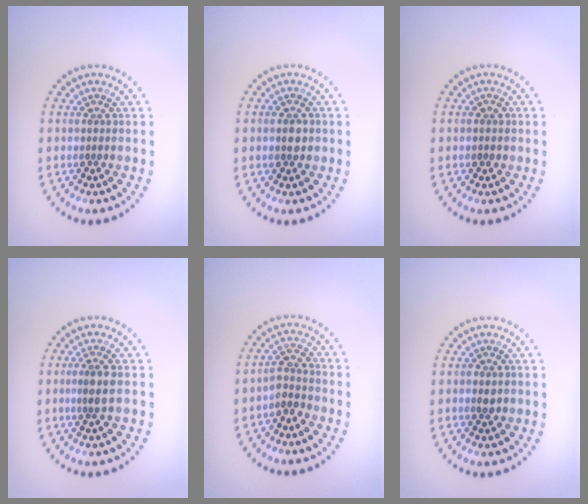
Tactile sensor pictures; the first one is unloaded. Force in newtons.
{"total": 2.1, "press": 2.1, "slide": 0.2}
{"total": 0.9, "press": 0.8, "slide": 0.2}
{"total": 2.1, "press": 1.7, "slide": 1.1}
{"total": 2.0, "press": 1.6, "slide": 1.2}
{"total": 1.0, "press": 1.0, "slide": 0.2}